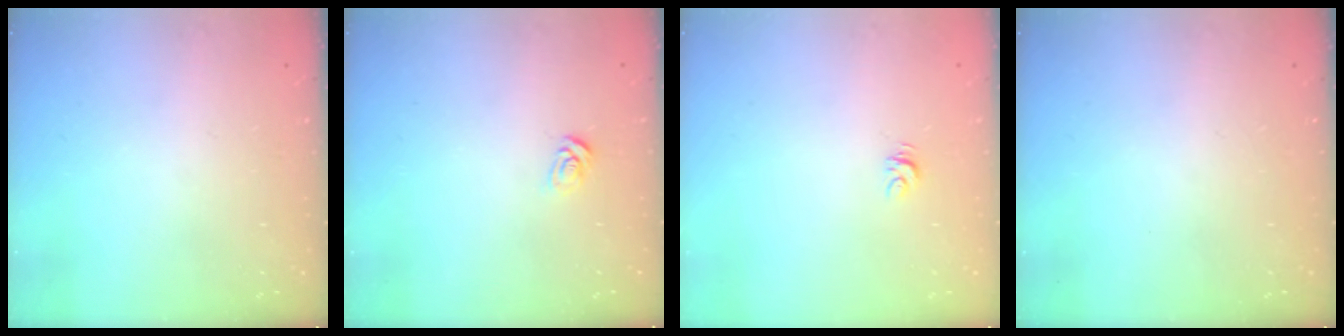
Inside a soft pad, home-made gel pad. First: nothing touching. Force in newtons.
{"total": 4.2, "press": 4.2, "slide": 0.3}
{"total": 3.6, "press": 3.6, "slide": 0.3}
{"total": 0.0}